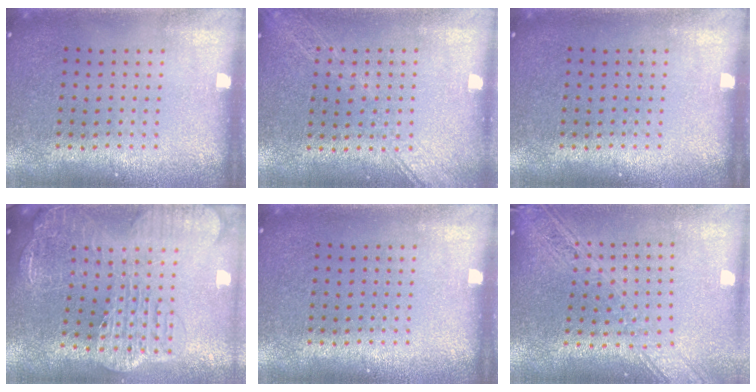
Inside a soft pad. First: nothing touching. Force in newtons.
{"total": 1.6, "press": 1.6, "slide": 0.4}
{"total": 0.0}
{"total": 3.4, "press": 2.8, "slide": 1.9}
{"total": 0.0}
{"total": 2.3, "press": 1.9, "slide": 1.3}